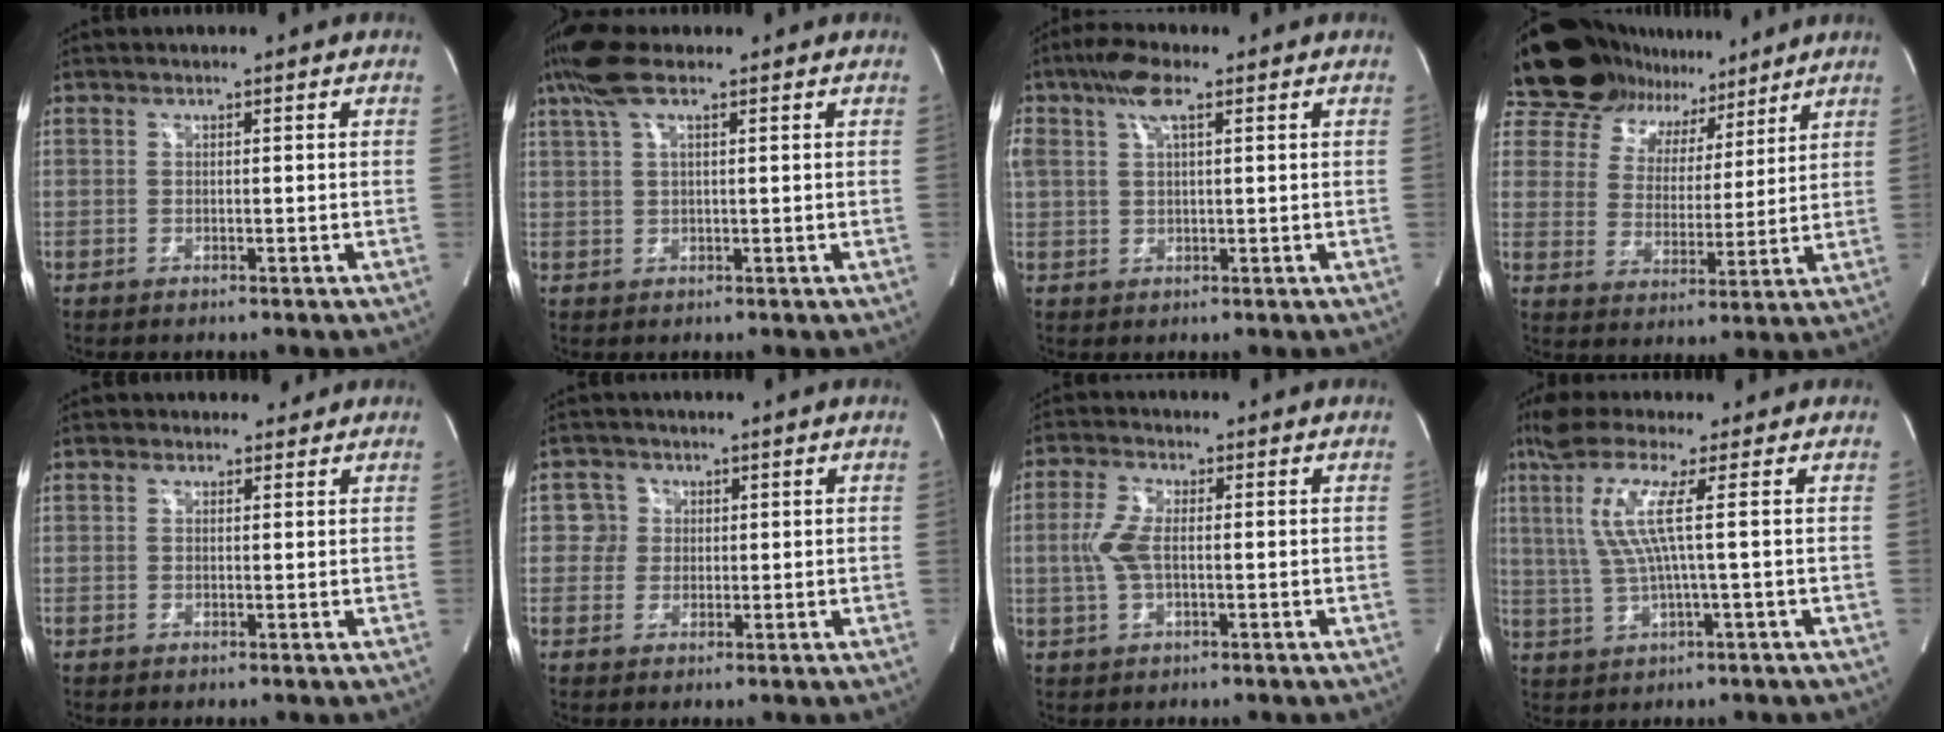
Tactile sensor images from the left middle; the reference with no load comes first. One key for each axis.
{"total": 6.2, "fx": 4.1, "fy": 1.3, "fz": 4.5, "tx": -0.105, "ty": 0.033, "tz": 0.079}
{"total": 6.8, "fx": 3.5, "fy": 2.2, "fz": 5.4, "tx": -0.128, "ty": 0.025, "tz": 0.069}
{"total": 15.3, "fx": 12.7, "fy": 7.4, "fz": 4.2, "tx": -0.073, "ty": 0.025, "tz": 0.200}
{"total": 1.8, "fx": 1.5, "fy": 1.1, "fz": -0.2, "tx": 0.011, "ty": 0.007, "tz": 0.016}
{"total": 2.8, "fx": 0.7, "fy": 2.7, "fz": 0.0, "tx": 0.006, "ty": 0.006, "tz": 0.010}
{"total": 4.7, "fx": -0.1, "fy": 1.6, "fz": 4.4, "tx": -0.112, "ty": 0.005, "tz": -0.003}
{"total": 8.4, "fx": 2.3, "fy": -0.8, "fz": 8.0, "tx": -0.172, "ty": 0.011, "tz": 0.046}